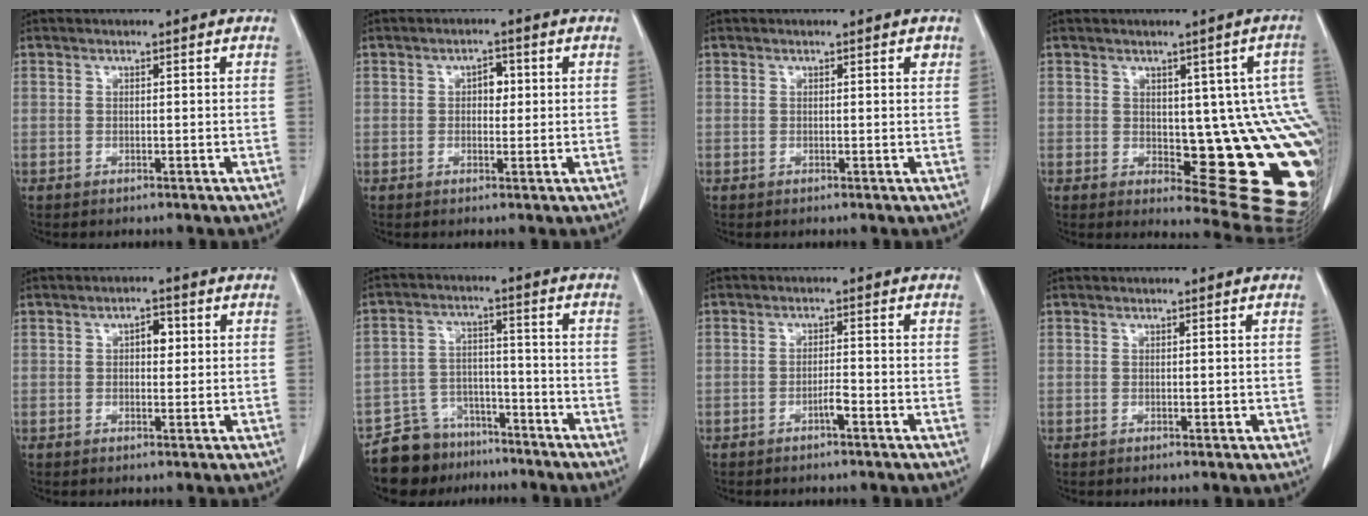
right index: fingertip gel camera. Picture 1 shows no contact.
{"total": 2.6, "force": [0.5, 1.6, 1.9], "torque": [-0.026, 0.009, 0.007]}
{"total": 0.9, "force": [0.6, 0.3, 0.6], "torque": [-0.004, -0.001, 0.006]}
{"total": 16.1, "force": [-1.4, 5.7, 15.0], "torque": [-0.110, 0.008, 0.001]}
{"total": 2.8, "force": [0.7, 1.5, 2.3], "torque": [-0.033, 0.009, 0.010]}
{"total": 8.5, "force": [-6.9, 5.0, 0.4], "torque": [-0.006, 0.029, -0.117]}
{"total": 1.9, "force": [-1.1, 0.2, 1.5], "torque": [-0.025, 0.002, -0.020]}
{"total": 1.0, "force": [0.1, 0.8, 0.7], "torque": [-0.006, 0.001, 0.003]}